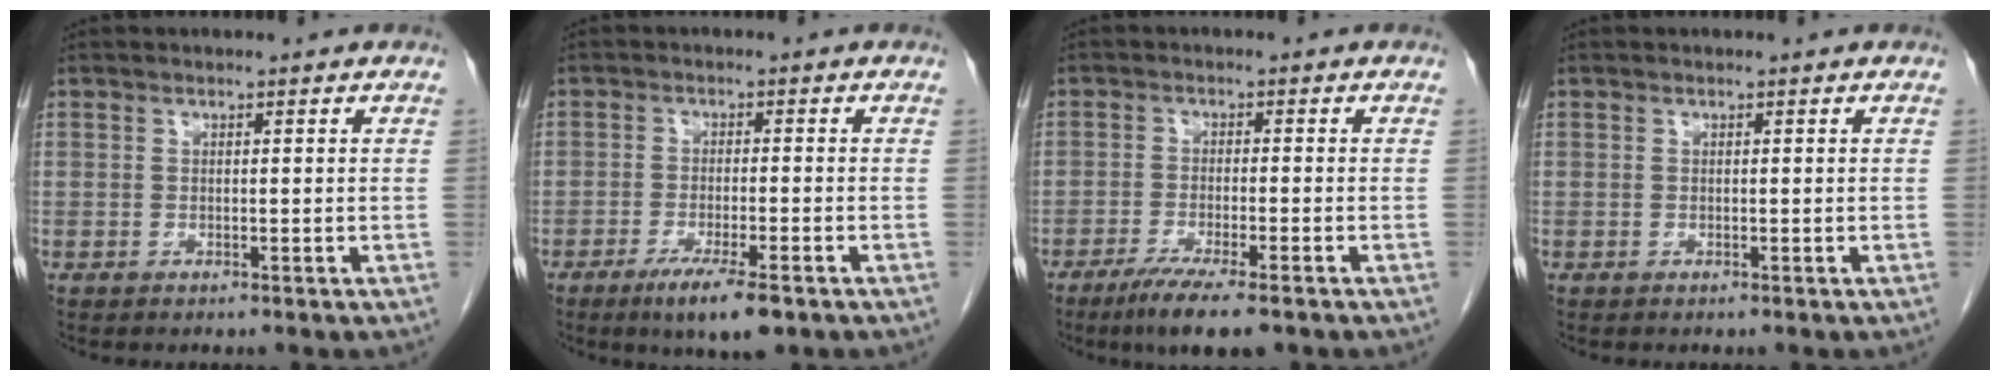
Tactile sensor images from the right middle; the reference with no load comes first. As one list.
[{"total": 6.8, "force": [-4.2, 1.0, 5.3], "torque": [-0.090, -0.014, -0.065]}, {"total": 7.4, "force": [-5.1, 0.6, 5.3], "torque": [-0.088, -0.017, -0.079]}, {"total": 0.0}]